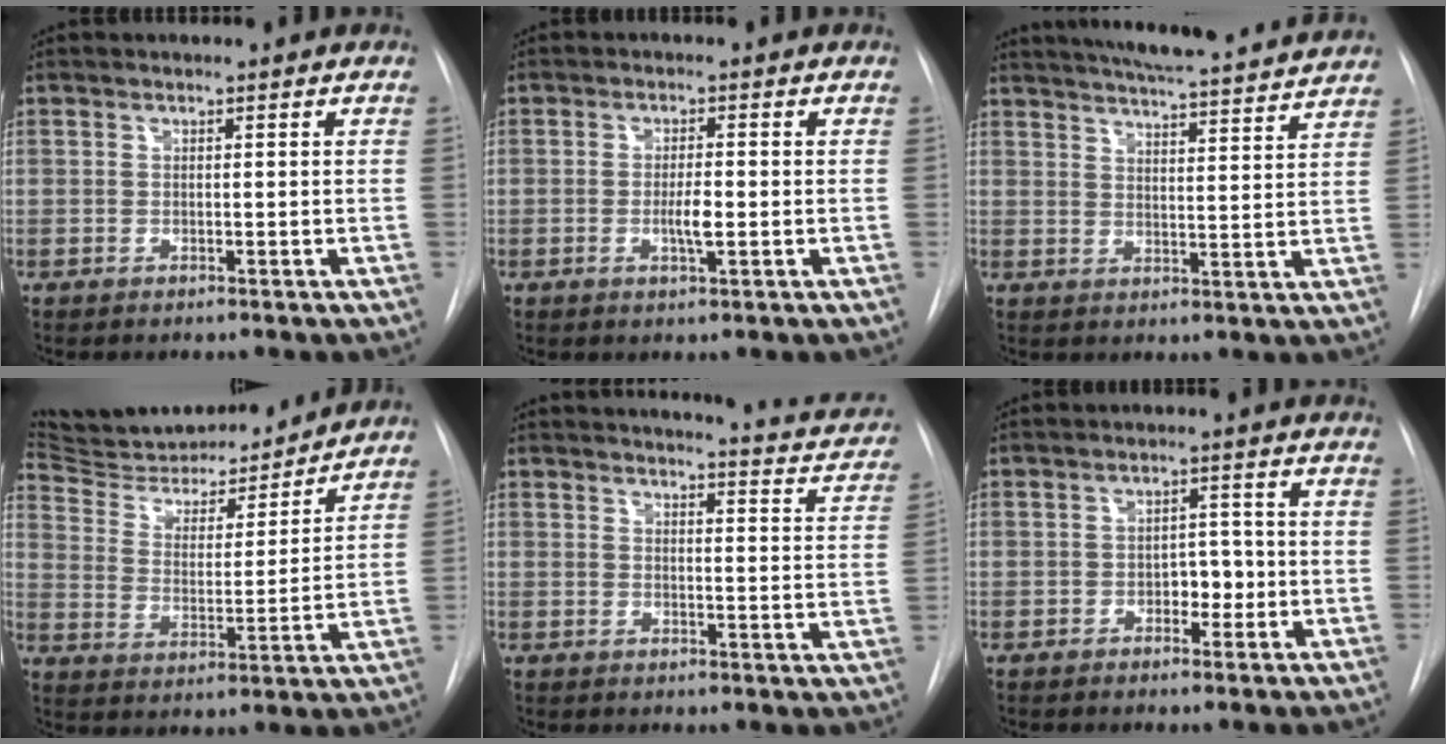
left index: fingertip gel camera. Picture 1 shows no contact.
{"total": 3.0, "force": [-0.6, 0.5, 2.9], "torque": [-0.054, -0.002, -0.009]}
{"total": 19.4, "force": [17.9, 1.3, 7.4], "torque": [-0.118, -0.006, 0.233]}
{"total": 20.6, "force": [19.2, 4.6, 5.9], "torque": [-0.102, -0.004, 0.294]}
{"total": 13.7, "force": [13.3, 1.2, 3.0], "torque": [-0.025, -0.062, 0.131]}
{"total": 3.4, "force": [-1.0, 2.1, 2.5], "torque": [-0.028, 0.006, -0.013]}